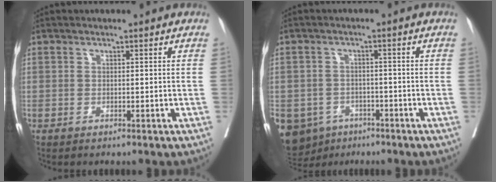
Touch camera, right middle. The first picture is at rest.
{"total": 10.7, "force": [-6.2, 8.2, 2.9], "torque": [-0.080, -0.003, -0.085]}